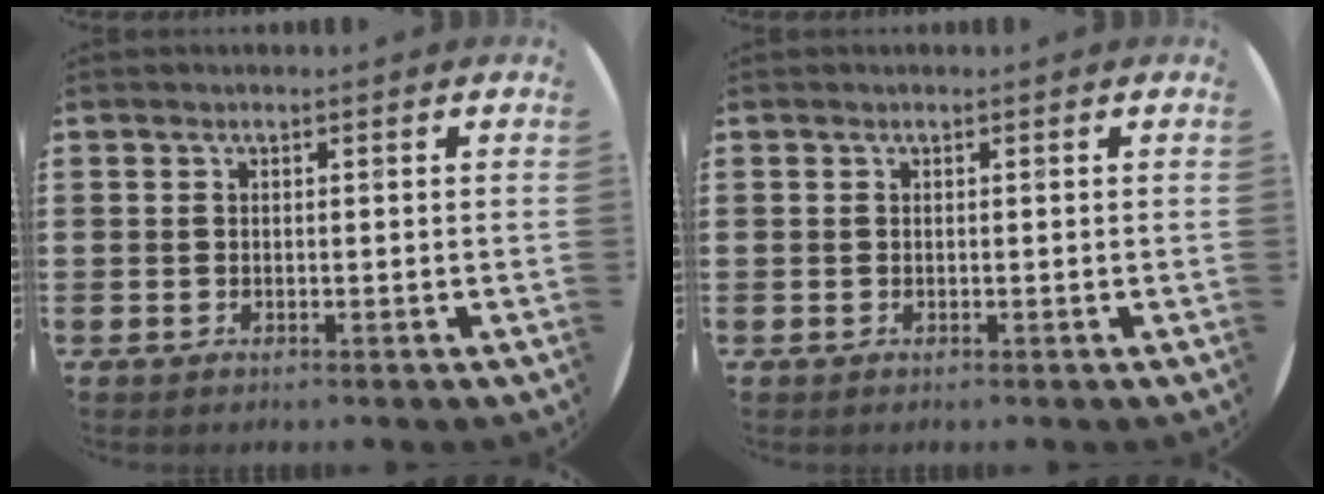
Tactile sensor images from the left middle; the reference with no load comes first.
{"total": 0.0}